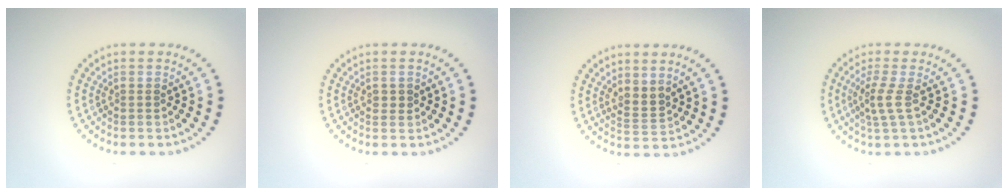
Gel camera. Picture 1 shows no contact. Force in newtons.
{"total": 0.8, "press": 0.8, "slide": 0.1}
{"total": 2.0, "press": 1.4, "slide": 1.4}
{"total": 2.1, "press": 1.5, "slide": 1.4}